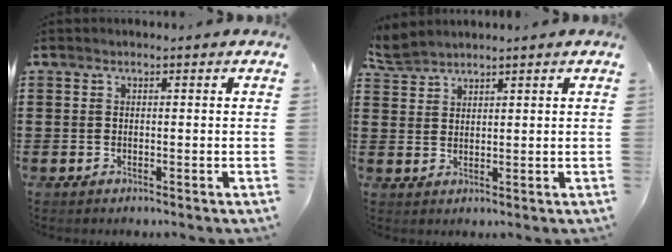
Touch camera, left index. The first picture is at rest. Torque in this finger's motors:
{"motor_torque": [1.00, 0.32, 0.00, -0.01]}